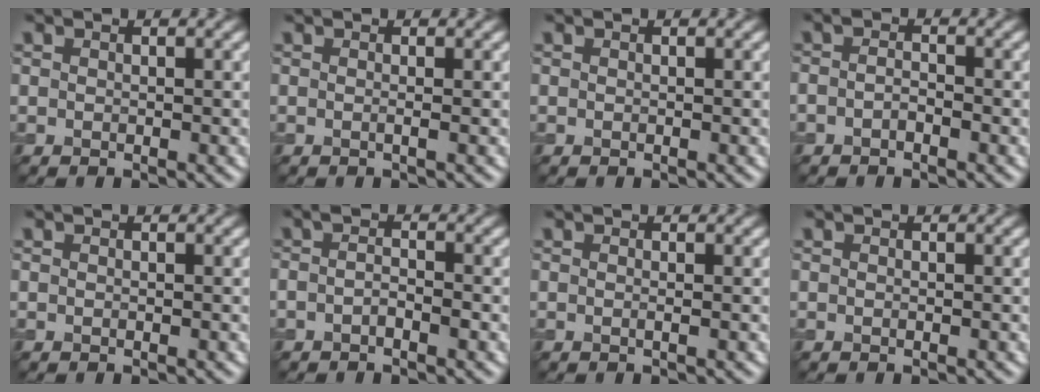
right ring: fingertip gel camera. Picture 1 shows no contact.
{"total": 1.1, "force": [-0.1, 0.4, 1.0], "torque": [-0.012, -0.006, -0.010]}
{"total": 0.0}
{"total": 1.1, "force": [-0.6, 0.4, 0.9], "torque": [-0.020, 0.000, -0.013]}
{"total": 0.0}
{"total": 1.4, "force": [-0.6, 0.4, 1.2], "torque": [-0.023, -0.002, -0.013]}
{"total": 0.7, "force": [-0.1, 0.2, 0.6], "torque": [-0.008, -0.003, -0.005]}
{"total": 0.0}